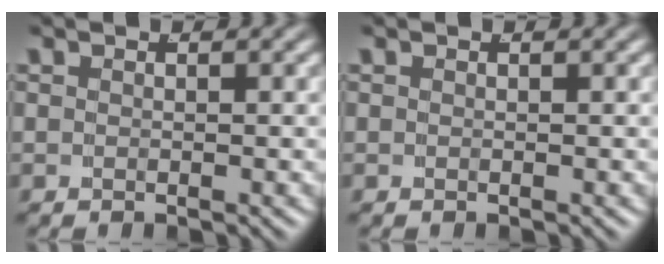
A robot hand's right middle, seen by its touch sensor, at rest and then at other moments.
{"total": 0.0}